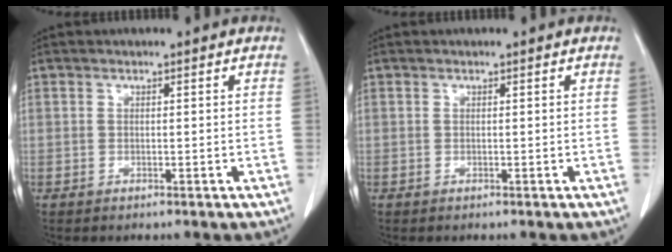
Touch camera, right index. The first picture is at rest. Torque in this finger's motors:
{"motor_torque": [0.00, 0.00, 0.01, 0.00]}